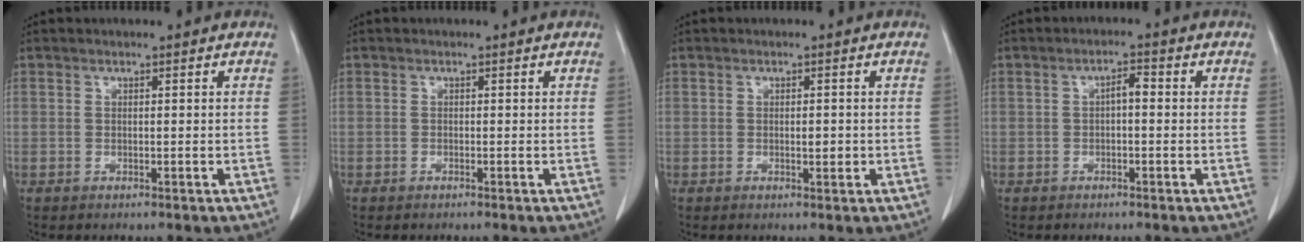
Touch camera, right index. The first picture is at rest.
{"total": 0.0}
{"total": 1.5, "force": [-0.2, 0.5, 1.4], "torque": [-0.025, -0.001, -0.001]}
{"total": 2.2, "force": [-0.1, 0.8, 2.1], "torque": [-0.033, 0.007, -0.002]}